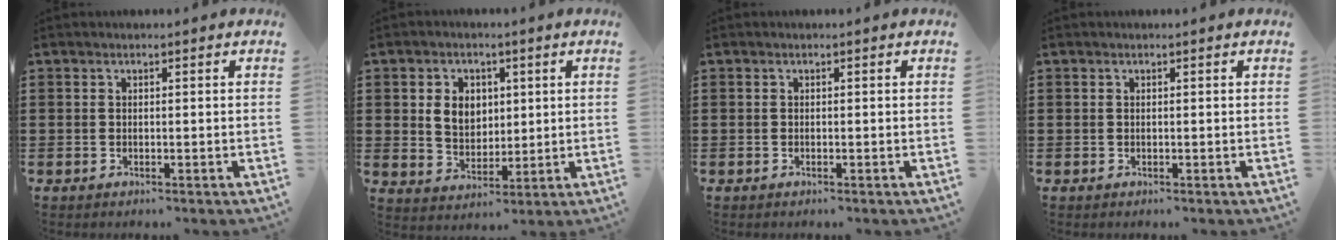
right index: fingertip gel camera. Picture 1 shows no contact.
{"total": 5.6, "force": [1.1, 4.2, 3.5], "torque": [-0.082, 0.007, 0.014]}
{"total": 0.0}
{"total": 0.0}